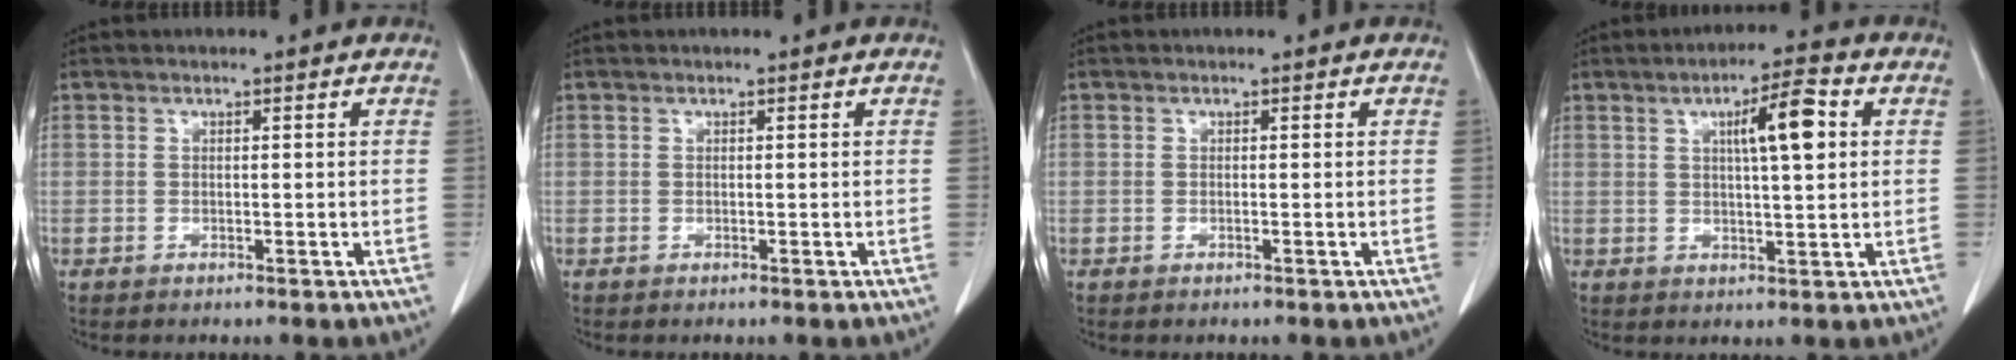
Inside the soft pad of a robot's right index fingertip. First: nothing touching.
{"total": 0.0}
{"total": 0.0}
{"total": 7.8, "force": [2.2, 1.1, 7.4], "torque": [-0.119, 0.010, 0.035]}